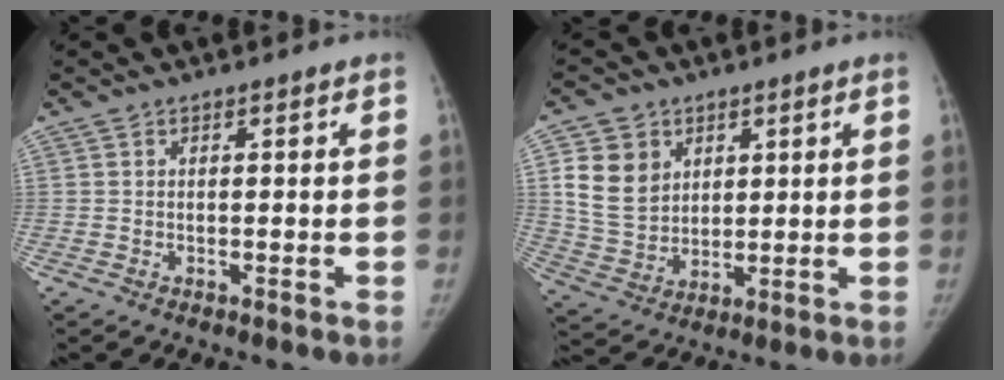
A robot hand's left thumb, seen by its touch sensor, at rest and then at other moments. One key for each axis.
{"total": 10.5, "fx": 3.7, "fy": 8.3, "fz": 5.2, "tx": -0.071, "ty": -0.016, "tz": 0.083}